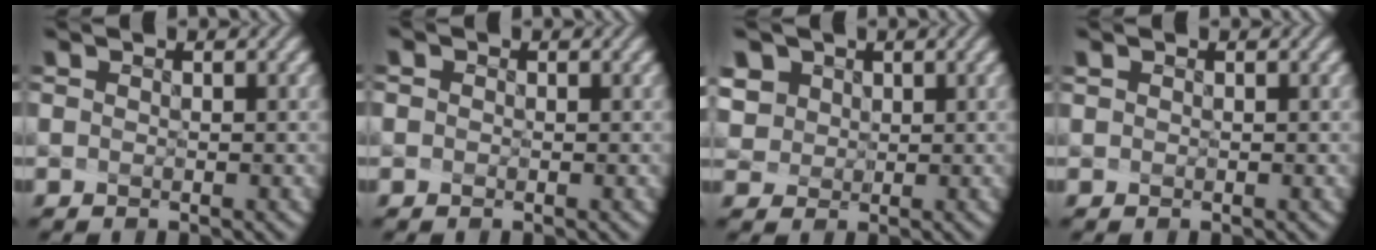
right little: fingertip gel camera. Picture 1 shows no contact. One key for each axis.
{"total": 1.1, "fx": 0.2, "fy": 0.9, "fz": 0.5, "tx": 0.001, "ty": 0.009, "tz": -0.005}
{"total": 7.3, "fx": 4.5, "fy": 5.0, "fz": 2.8, "tx": -0.087, "ty": 0.003, "tz": 0.091}
{"total": 0.0}